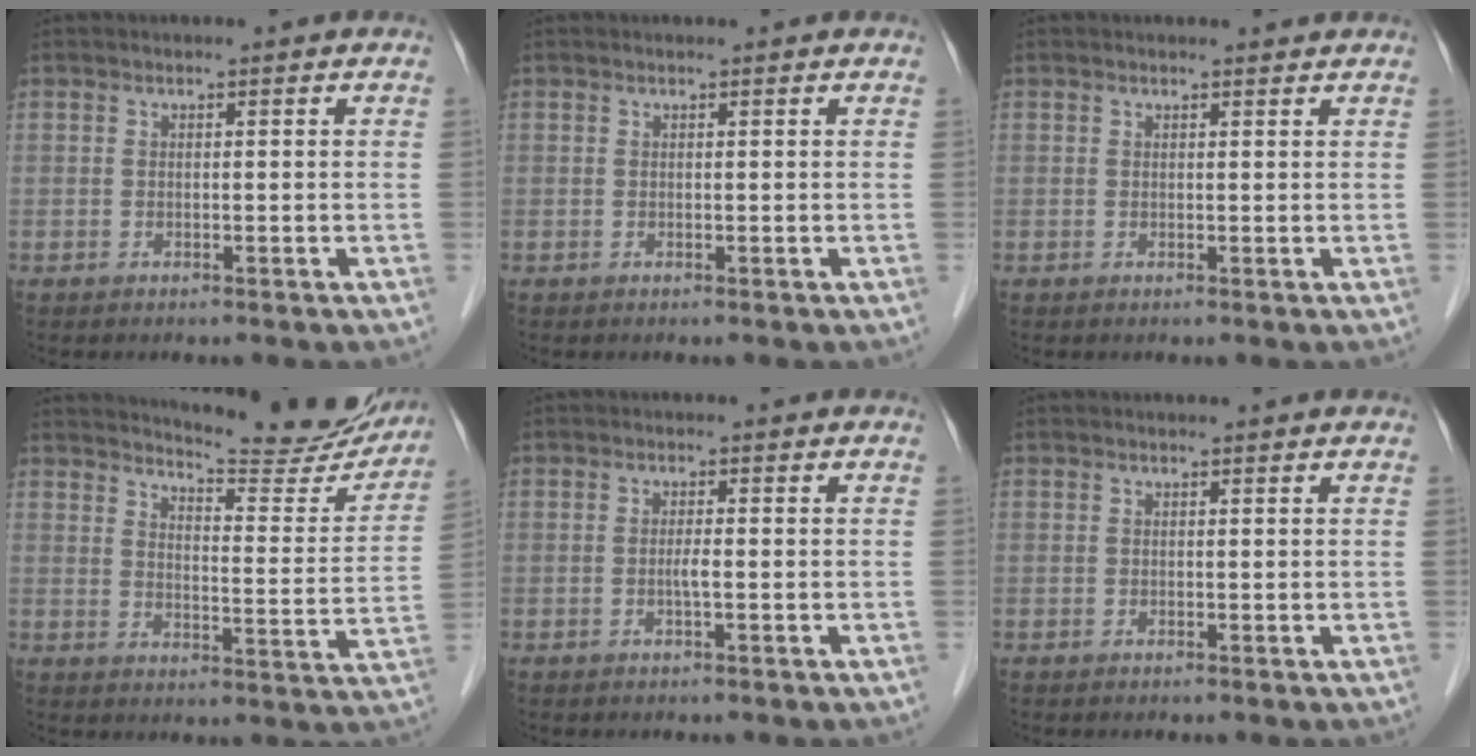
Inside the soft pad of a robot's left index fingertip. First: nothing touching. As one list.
[{"total": 0.6, "force": [0.6, 0.0, 0.2], "torque": [-0.006, 0.003, 0.007]}, {"total": 1.3, "force": [1.3, 0.1, 0.1], "torque": [-0.011, -0.002, 0.016]}, {"total": 17.5, "force": [16.6, 2.1, 5.1], "torque": [-0.064, -0.065, 0.198]}, {"total": 1.3, "force": [-0.3, 0.0, 1.2], "torque": [-0.026, -0.001, -0.006]}, {"total": 1.2, "force": [1.1, 0.0, 0.3], "torque": [-0.012, 0.008, 0.013]}]